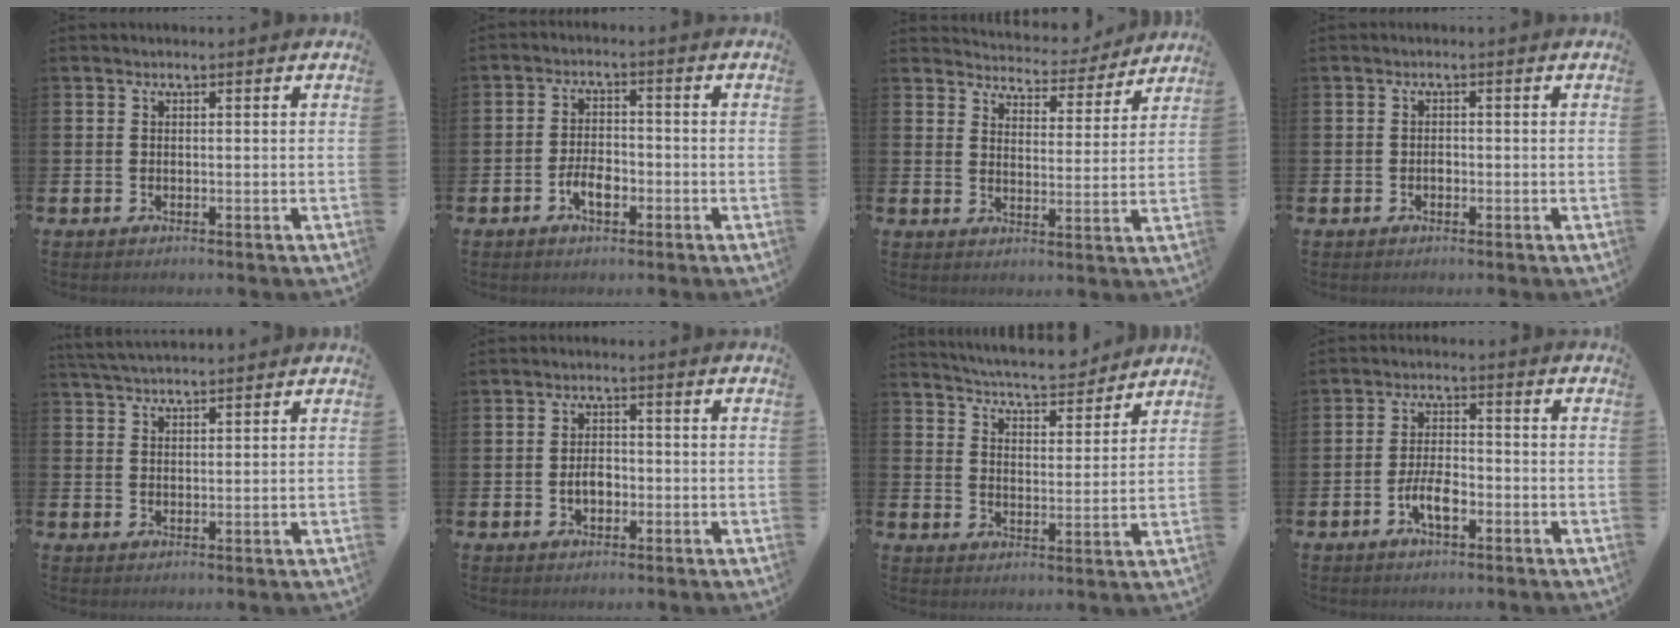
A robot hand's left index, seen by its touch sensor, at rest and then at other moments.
{"total": 3.8, "force": [-1.5, 2.0, 2.8], "torque": [-0.046, 0.004, -0.028]}
{"total": 5.1, "force": [5.0, 1.1, 0.2], "torque": [-0.014, -0.042, 0.083]}
{"total": 0.8, "force": [-0.3, 0.6, 0.5], "torque": [-0.005, 0.001, -0.007]}
{"total": 3.5, "force": [3.4, 0.3, 0.8], "torque": [-0.022, -0.011, 0.064]}
{"total": 2.9, "force": [-0.7, 1.9, 2.1], "torque": [-0.019, -0.004, -0.019]}
{"total": 6.3, "force": [6.2, 0.5, 1.0], "torque": [-0.038, -0.043, 0.108]}
{"total": 4.4, "force": [-1.8, 1.8, 3.6], "torque": [-0.065, 0.005, -0.035]}